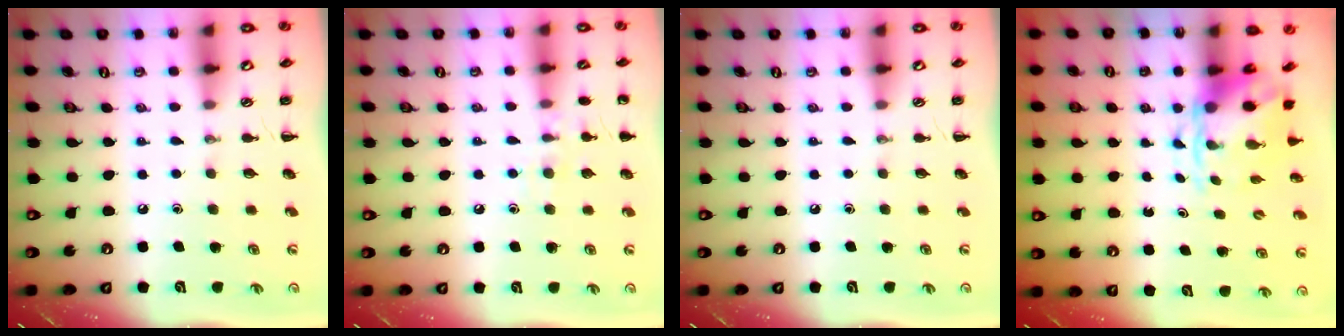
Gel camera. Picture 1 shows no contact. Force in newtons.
{"total": 7.9, "press": 7.7, "slide": 1.6}
{"total": 0.0}
{"total": 3.9, "press": 3.8, "slide": 0.9}